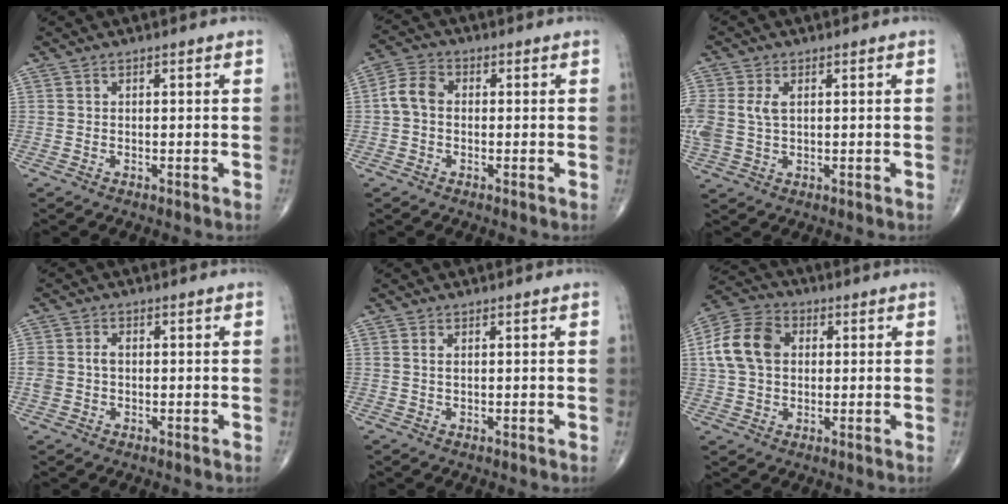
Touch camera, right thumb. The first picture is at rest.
{"total": 5.1, "force": [-0.2, 3.8, 3.5], "torque": [-0.064, 0.016, -0.014]}
{"total": 7.2, "force": [1.2, 4.7, 5.4], "torque": [-0.141, 0.008, 0.032]}
{"total": 3.4, "force": [0.0, 2.5, 2.3], "torque": [-0.050, 0.011, 0.002]}
{"total": 1.0, "force": [0.3, 0.4, 0.8], "torque": [-0.019, 0.004, 0.008]}
{"total": 11.4, "force": [1.8, 8.4, 7.5], "torque": [-0.138, 0.020, 0.025]}